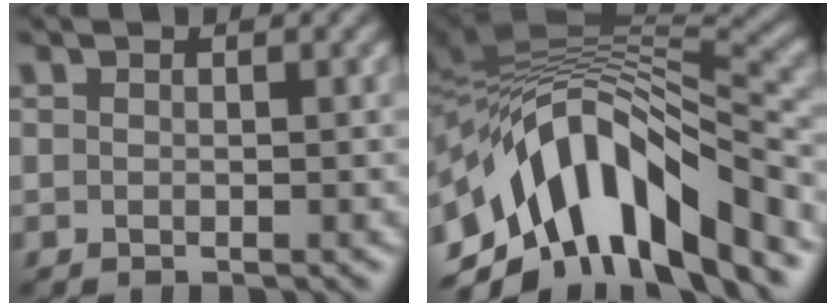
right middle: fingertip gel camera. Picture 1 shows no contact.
{"total": 13.0, "force": [-5.5, 6.2, 10.0], "torque": [-0.160, 0.012, -0.096]}